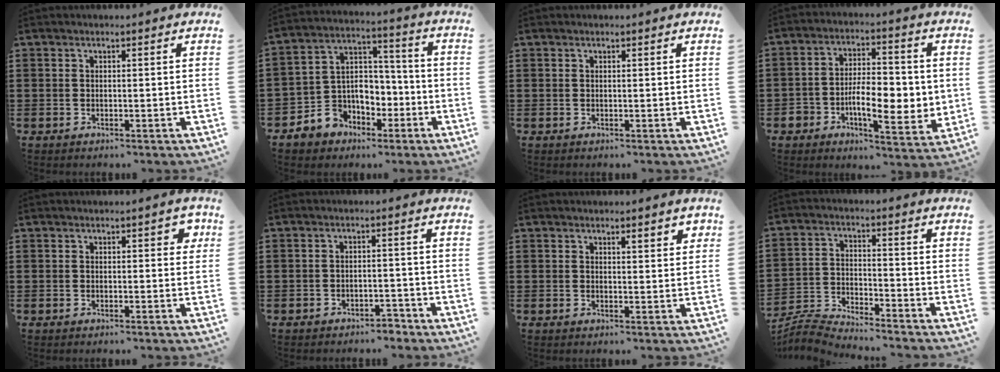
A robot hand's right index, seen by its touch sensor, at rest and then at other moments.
{"total": 7.1, "force": [-3.0, 6.4, 0.7], "torque": [-0.045, 0.004, -0.050]}
{"total": 0.0}
{"total": 8.8, "force": [-2.3, 4.7, 7.1], "torque": [-0.116, 0.005, -0.045]}
{"total": 1.7, "force": [0.5, 1.0, 1.3], "torque": [-0.002, -0.002, 0.001]}
{"total": 2.3, "force": [-2.2, 0.7, 0.3], "torque": [-0.012, 0.002, -0.046]}
{"total": 1.8, "force": [1.3, 0.5, 1.1], "torque": [-0.014, -0.001, 0.021]}
{"total": 4.9, "force": [-4.8, -0.2, 0.1], "torque": [-0.020, -0.006, -0.105]}